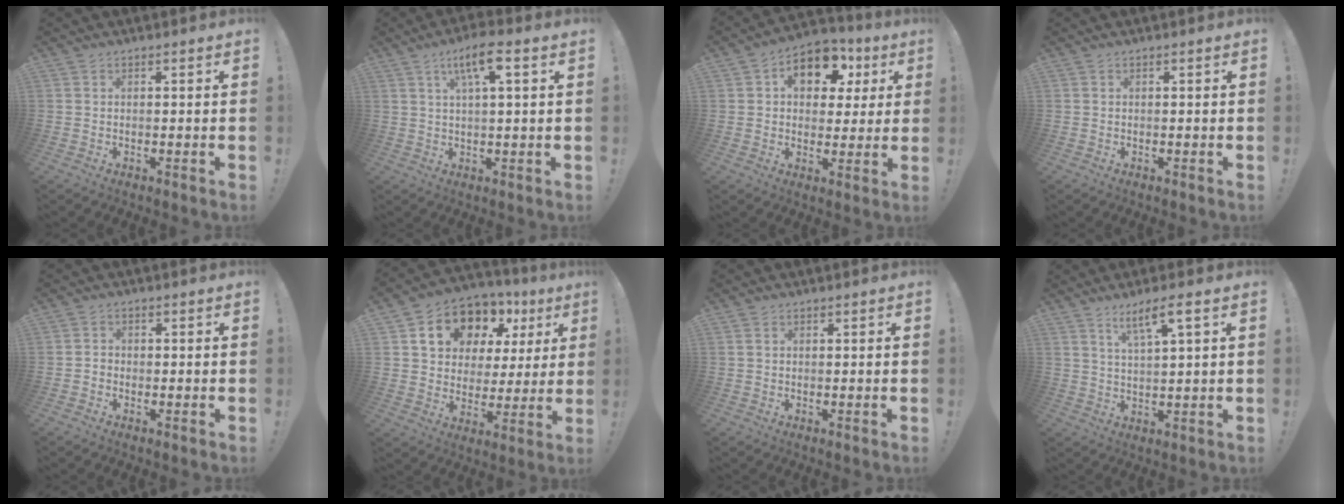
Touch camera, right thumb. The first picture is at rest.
{"total": 8.2, "force": [3.4, 1.6, 7.3], "torque": [-0.120, -0.006, 0.054]}
{"total": 13.0, "force": [4.4, 9.1, 8.1], "torque": [-0.110, -0.012, 0.083]}
{"total": 0.0}
{"total": 1.7, "force": [-1.0, 1.3, 0.5], "torque": [-0.014, 0.010, -0.016]}
{"total": 14.1, "force": [8.5, 9.6, 5.8], "torque": [-0.103, -0.056, 0.166]}
{"total": 0.8, "force": [0.4, 0.6, 0.3], "torque": [-0.013, 0.005, 0.009]}
{"total": 6.7, "force": [3.8, 0.6, 5.5], "torque": [-0.089, -0.015, 0.058]}